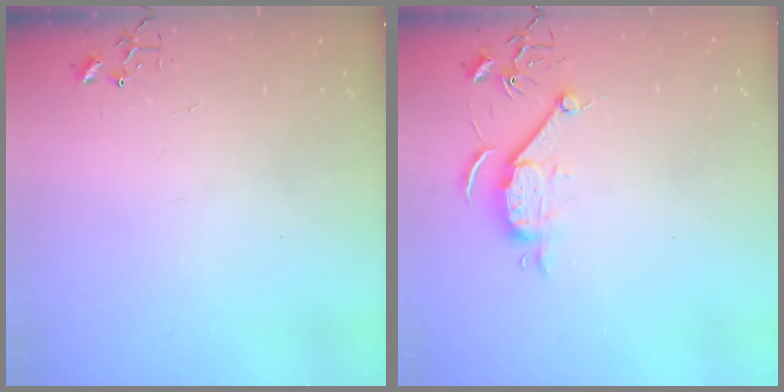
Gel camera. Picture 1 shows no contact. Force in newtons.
{"total": 7.9, "press": 7.9, "slide": 0.9}